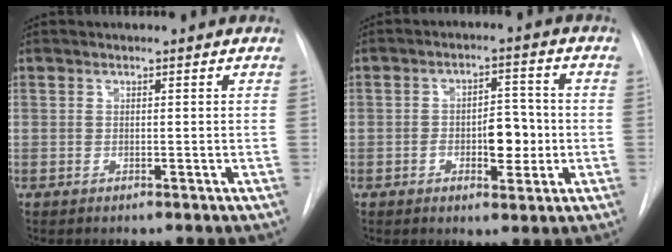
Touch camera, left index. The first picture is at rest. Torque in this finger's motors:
{"motor_torque": [0.84, 0.03, 0.13, 0.04]}